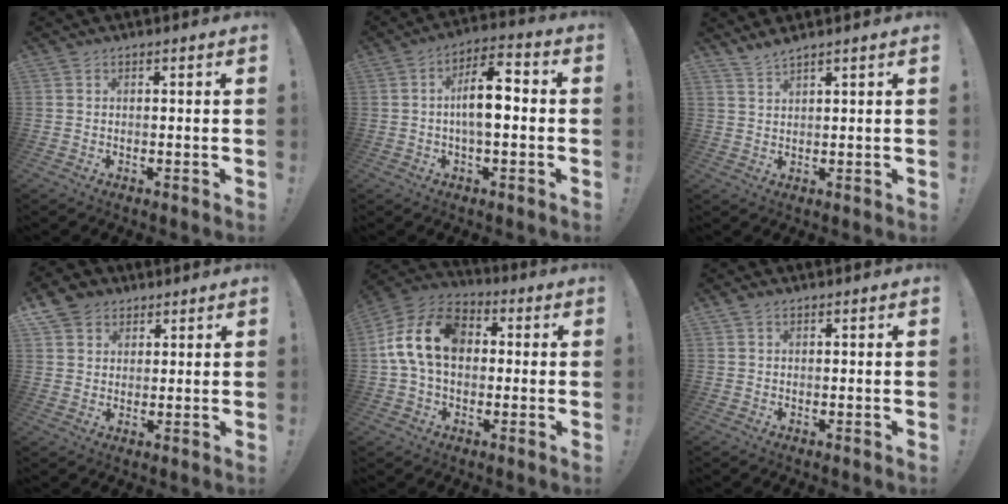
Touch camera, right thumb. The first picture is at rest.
{"total": 10.4, "force": [-0.5, 4.2, 9.6], "torque": [-0.148, 0.008, -0.012]}
{"total": 2.5, "force": [2.3, -0.2, 1.0], "torque": [-0.031, -0.011, 0.043]}
{"total": 6.9, "force": [4.1, 5.3, 1.3], "torque": [-0.023, -0.023, 0.083]}
{"total": 16.4, "force": [2.1, 11.6, 11.4], "torque": [-0.214, 0.020, 0.041]}
{"total": 0.9, "force": [0.5, 0.5, 0.4], "torque": [-0.009, 0.001, 0.009]}